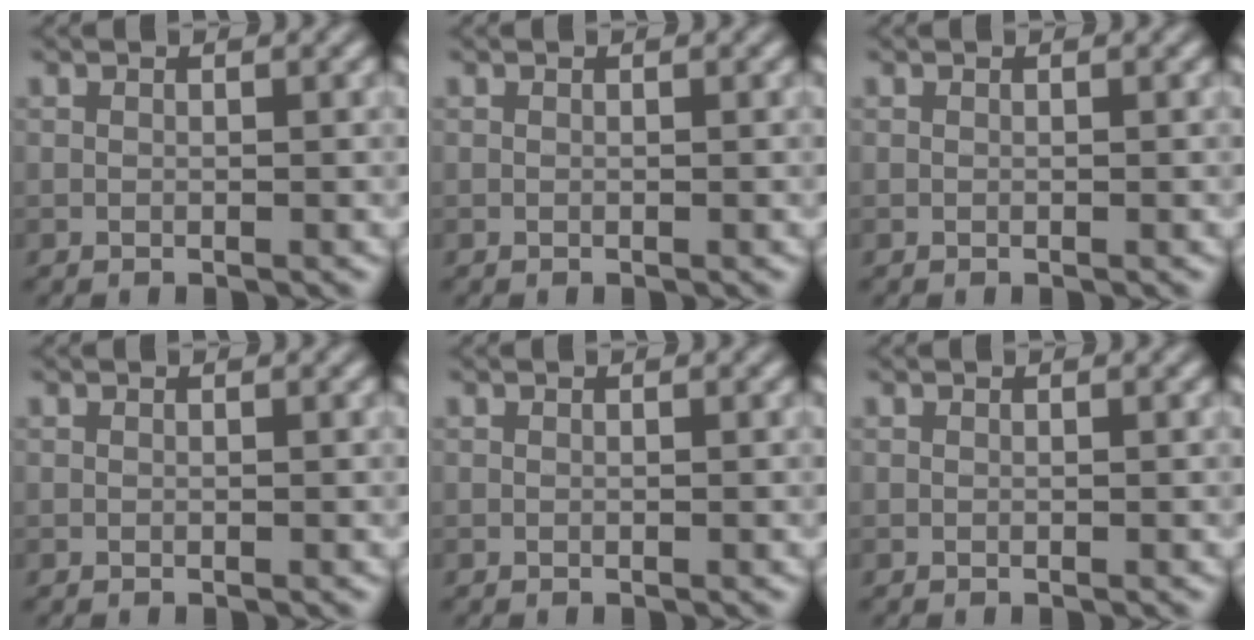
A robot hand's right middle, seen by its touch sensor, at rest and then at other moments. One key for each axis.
{"total": 0.0}
{"total": 0.0}
{"total": 0.0}
{"total": 0.0}
{"total": 0.0}